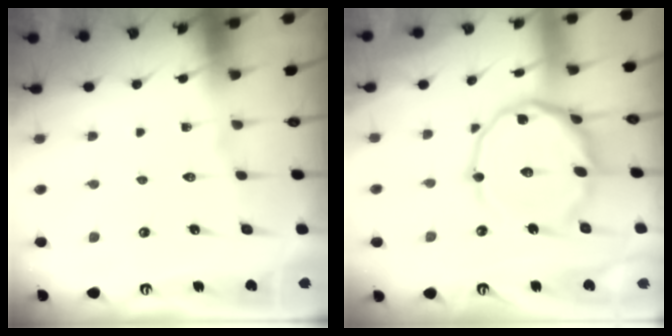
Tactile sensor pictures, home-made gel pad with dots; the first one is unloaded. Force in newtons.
{"total": 16.2, "press": 16.2, "slide": 1.2}